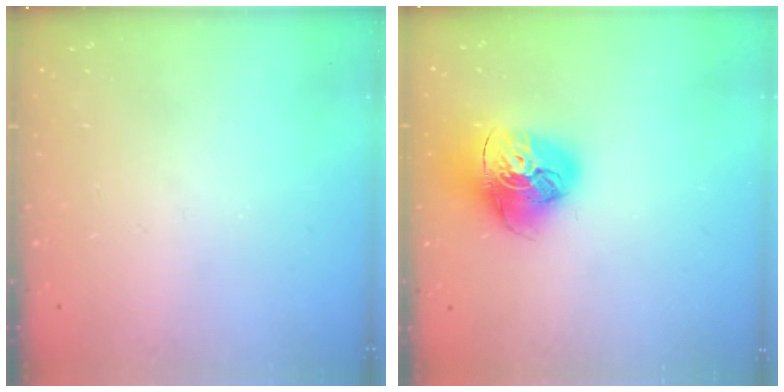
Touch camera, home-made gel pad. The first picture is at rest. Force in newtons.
{"total": 16.7, "press": 16.6, "slide": 1.8}